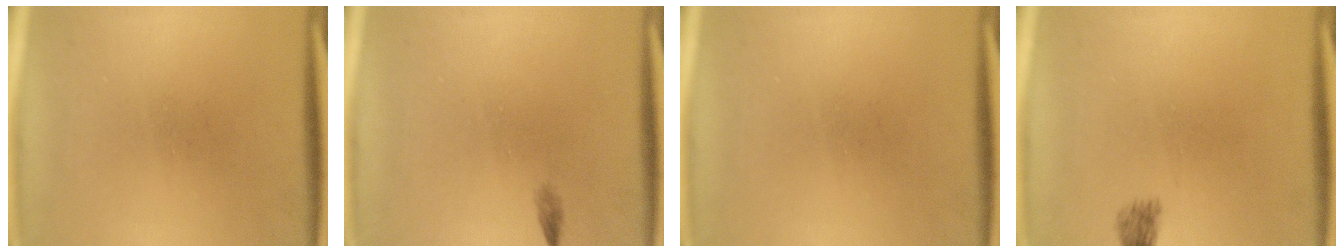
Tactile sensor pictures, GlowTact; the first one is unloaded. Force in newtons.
{"total": 0.6}
{"total": 0.0}
{"total": 1.8}